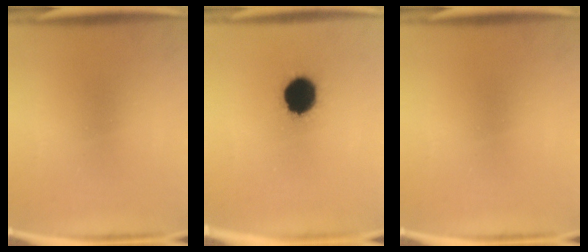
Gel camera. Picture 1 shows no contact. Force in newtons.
{"total": 12.8}
{"total": 0.0}